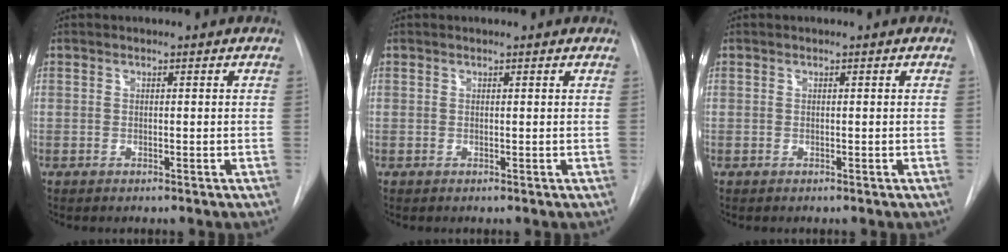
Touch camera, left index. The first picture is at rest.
{"total": 1.3, "force": [1.2, 0.3, 0.2], "torque": [-0.012, 0.007, 0.009]}
{"total": 0.0}